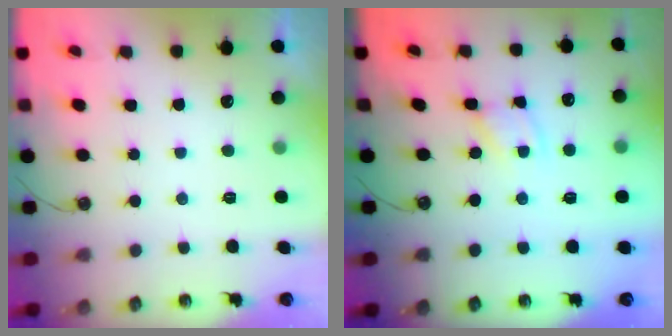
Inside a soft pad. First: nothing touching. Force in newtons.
{"total": 2.0, "press": 2.0, "slide": 0.1}